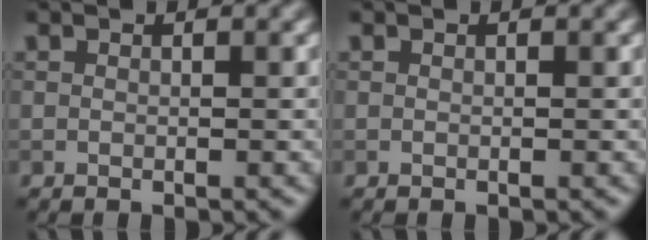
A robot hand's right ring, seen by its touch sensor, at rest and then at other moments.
{"total": 0.0}